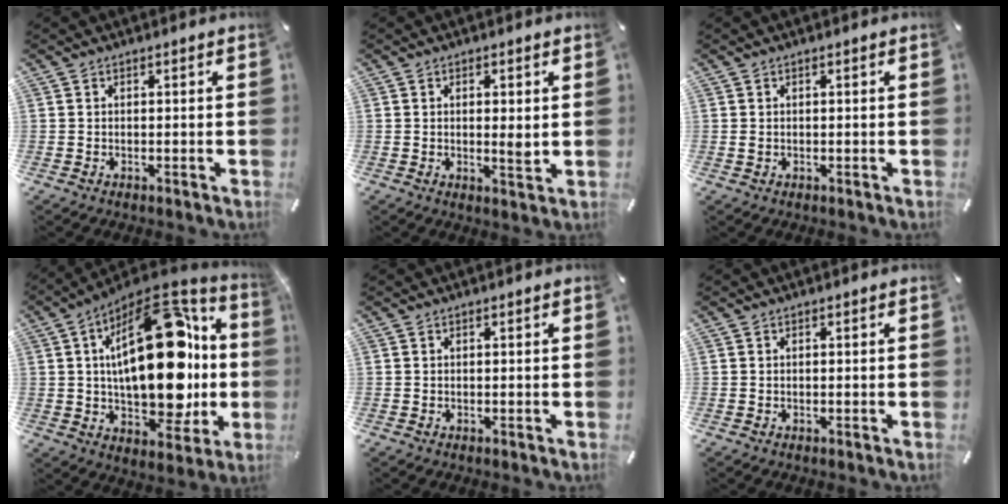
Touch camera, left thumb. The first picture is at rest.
{"total": 3.8, "force": [0.4, 1.2, 3.5], "torque": [-0.050, -0.008, 0.004]}
{"total": 0.7, "force": [0.0, 0.4, 0.6], "torque": [-0.012, 0.002, -0.001]}
{"total": 29.4, "force": [3.9, 15.2, 24.9], "torque": [-0.395, -0.022, 0.072]}
{"total": 0.0}
{"total": 0.0}